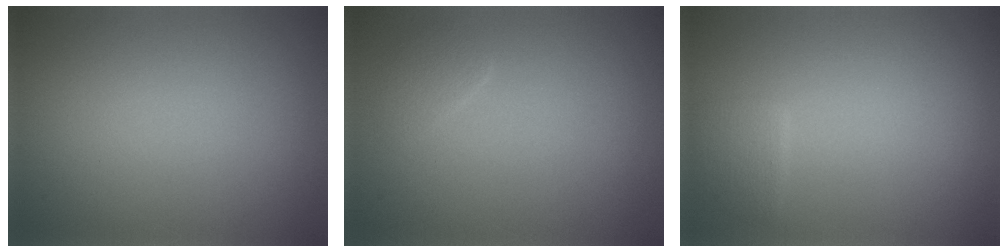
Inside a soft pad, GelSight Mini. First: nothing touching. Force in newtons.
{"total": 0.9, "press": 0.9, "slide": 0.0}
{"total": 1.4, "press": 1.4, "slide": 0.1}